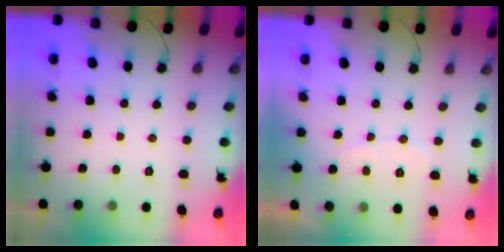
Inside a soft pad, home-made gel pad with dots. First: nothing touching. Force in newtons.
{"total": 4.5, "press": 4.5, "slide": 0.4}